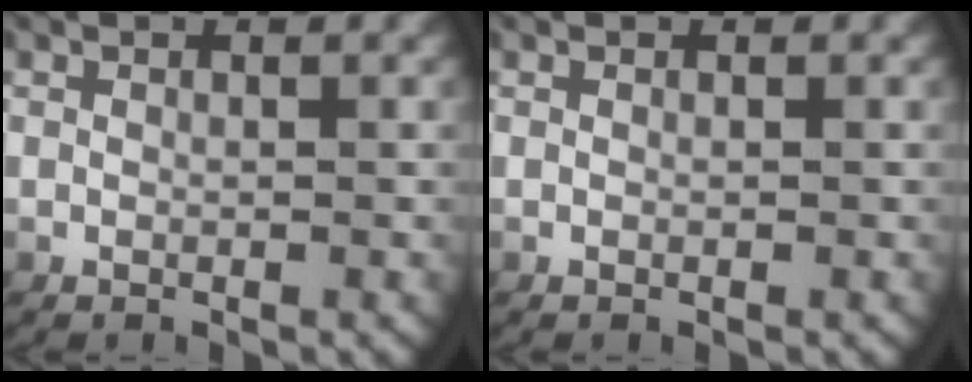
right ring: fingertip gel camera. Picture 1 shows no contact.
{"total": 0.0}